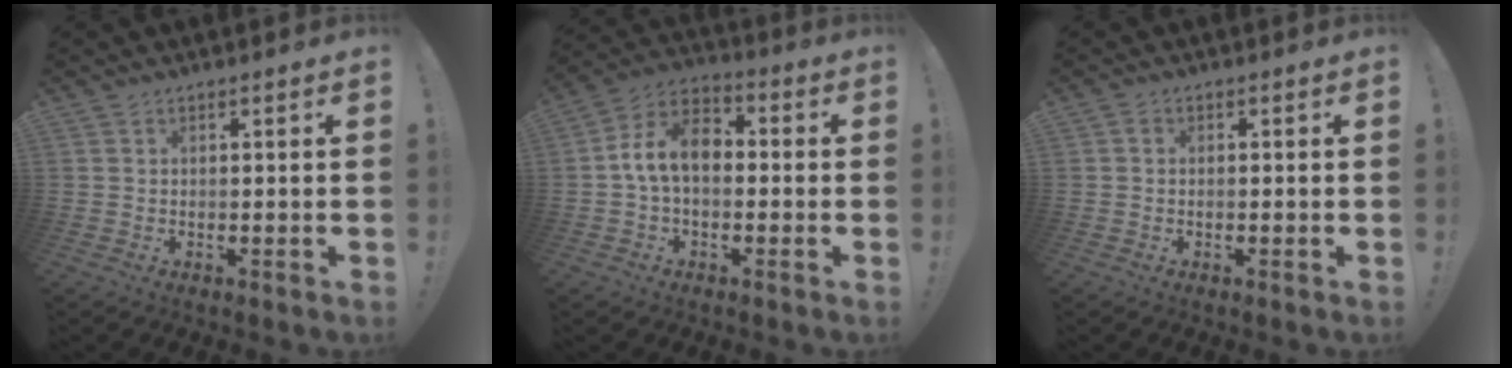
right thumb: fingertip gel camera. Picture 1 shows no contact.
{"total": 11.4, "force": [0.1, 7.2, 8.8], "torque": [-0.154, 0.016, 0.004]}
{"total": 0.8, "force": [-0.5, 0.6, 0.3], "torque": [-0.006, 0.003, -0.008]}